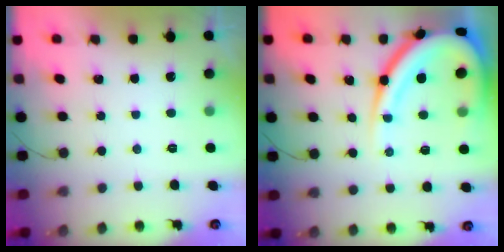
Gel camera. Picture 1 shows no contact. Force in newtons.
{"total": 19.0, "press": 19.0, "slide": 1.5}